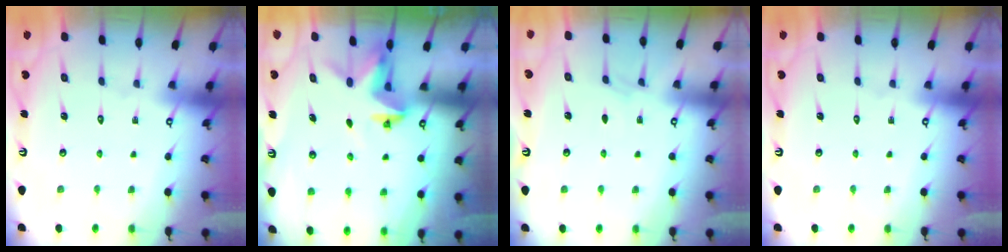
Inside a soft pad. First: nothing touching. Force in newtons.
{"total": 3.3, "press": 3.3, "slide": 0.2}
{"total": 1.5, "press": 1.4, "slide": 0.3}
{"total": 0.0}